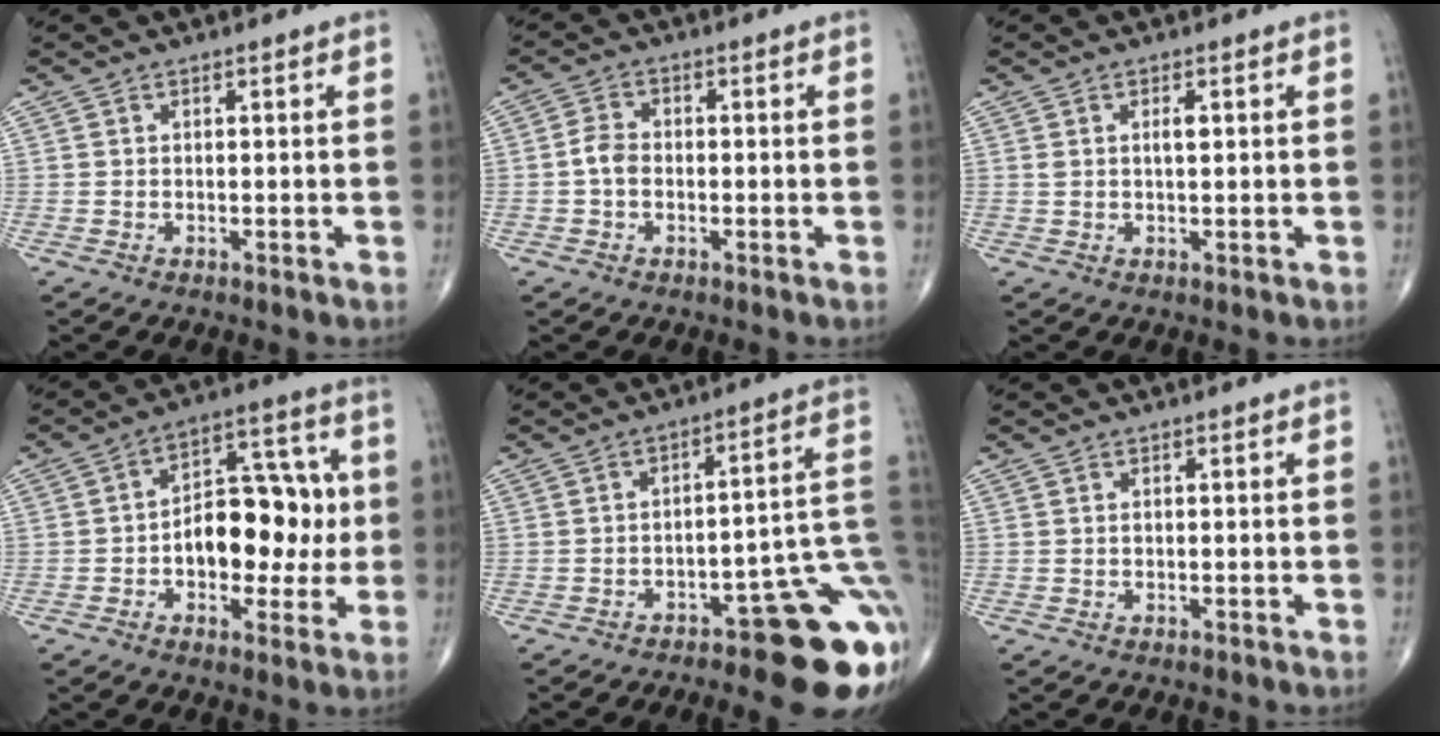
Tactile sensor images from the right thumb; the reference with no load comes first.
{"total": 3.6, "force": [-0.7, 2.6, 2.4], "torque": [-0.042, 0.013, -0.019]}
{"total": 1.9, "force": [0.6, 0.7, 1.7], "torque": [-0.030, 0.000, 0.009]}
{"total": 15.9, "force": [-1.2, 9.6, 12.6], "torque": [-0.134, 0.038, -0.018]}
{"total": 16.3, "force": [-7.4, 5.4, 13.5], "torque": [-0.088, 0.068, -0.094]}
{"total": 0.5, "force": [0.0, 0.4, 0.4], "torque": [-0.008, 0.000, 0.001]}